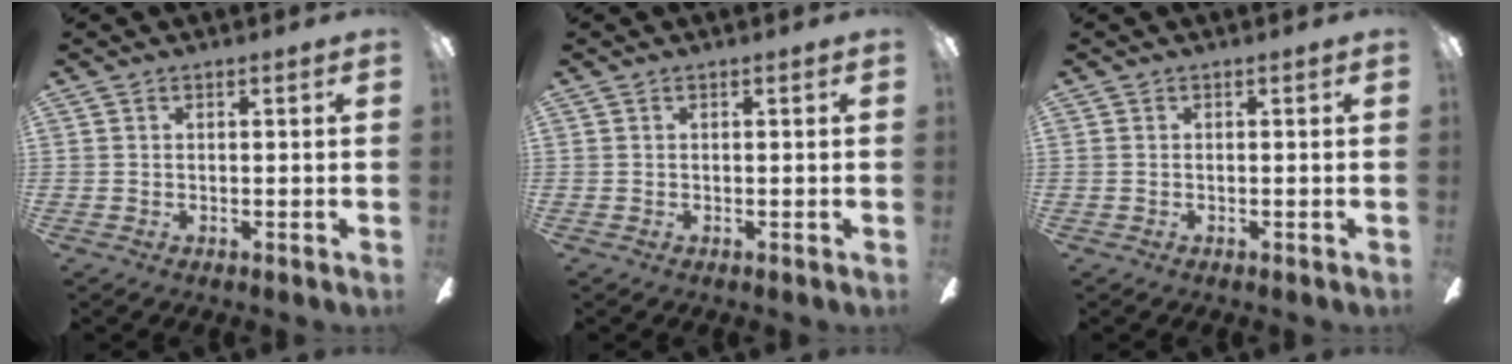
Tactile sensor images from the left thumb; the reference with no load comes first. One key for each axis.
{"total": 0.0}
{"total": 0.0}